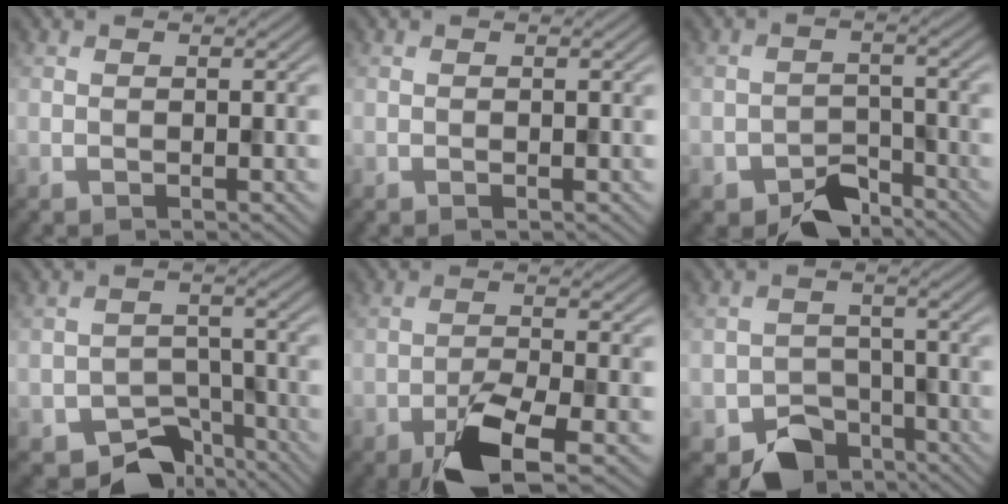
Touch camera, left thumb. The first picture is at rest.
{"total": 0.0}
{"total": 5.5, "force": [-4.2, 2.8, 2.1], "torque": [-0.031, -0.007, -0.077]}
{"total": 7.4, "force": [-5.3, 4.3, 2.9], "torque": [-0.040, -0.016, -0.088]}
{"total": 7.7, "force": [-4.4, 2.3, 5.9], "torque": [-0.107, -0.006, -0.083]}
{"total": 6.8, "force": [-4.4, 4.5, 2.5], "torque": [-0.034, -0.016, -0.076]}